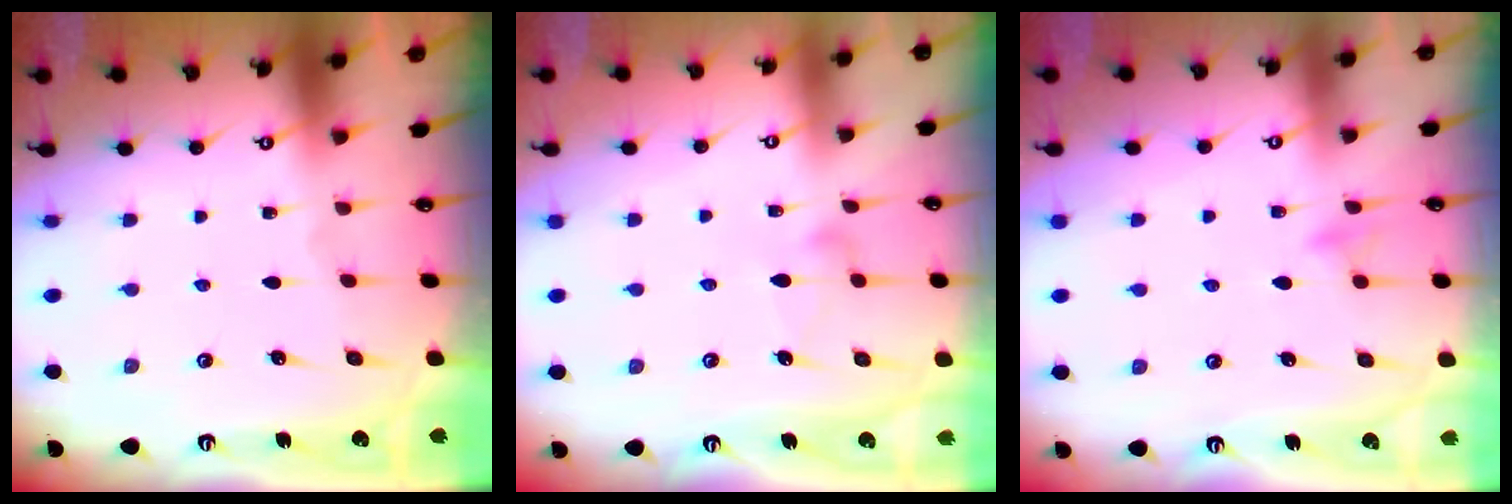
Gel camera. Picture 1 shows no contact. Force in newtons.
{"total": 6.5, "press": 6.5, "slide": 0.3}
{"total": 8.3, "press": 8.2, "slide": 0.9}